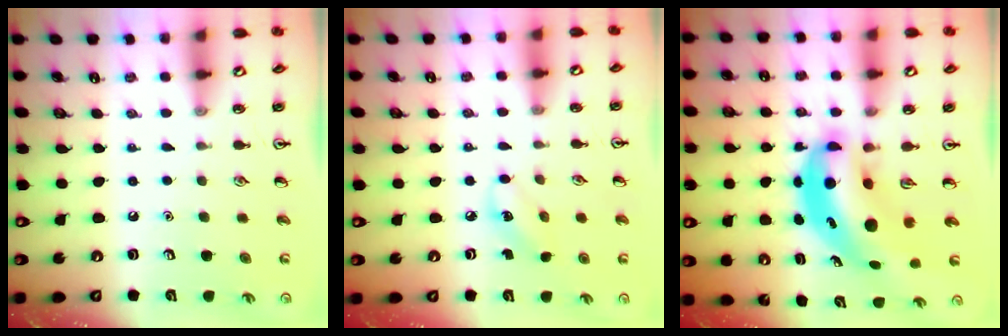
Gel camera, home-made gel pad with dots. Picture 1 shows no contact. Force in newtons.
{"total": 3.7, "press": 3.6, "slide": 1.0}
{"total": 8.9, "press": 8.6, "slide": 2.3}